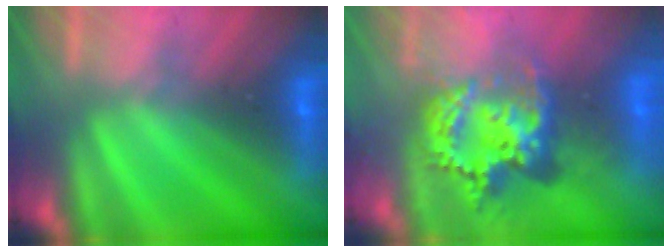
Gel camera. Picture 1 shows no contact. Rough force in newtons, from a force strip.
{"total": 6.8}